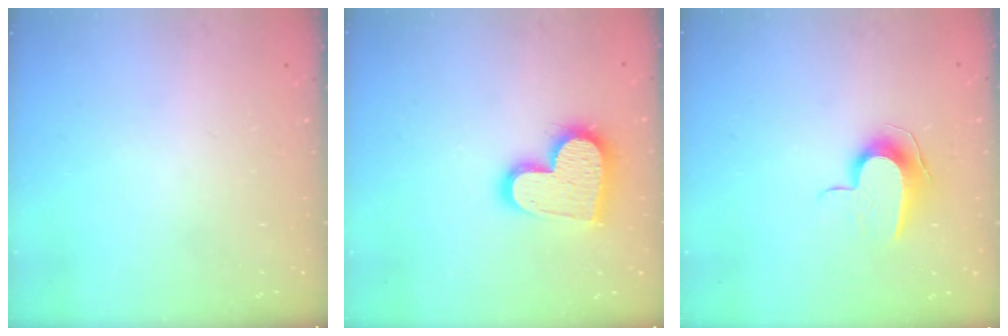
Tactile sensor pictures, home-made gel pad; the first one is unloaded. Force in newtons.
{"total": 15.7, "press": 15.7, "slide": 0.8}
{"total": 9.4, "press": 9.4, "slide": 0.5}